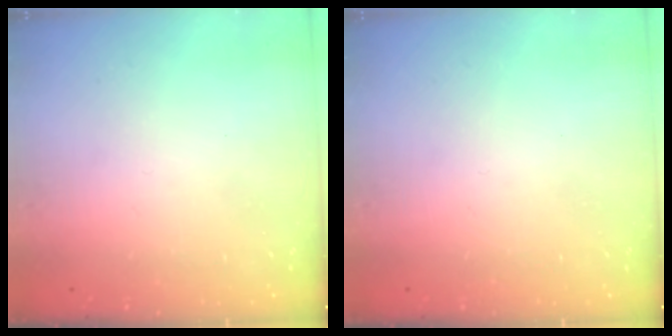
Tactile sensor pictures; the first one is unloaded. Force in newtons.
{"total": 0.0}